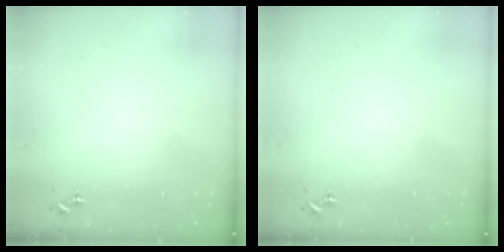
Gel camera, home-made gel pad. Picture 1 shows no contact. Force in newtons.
{"total": 0.0}